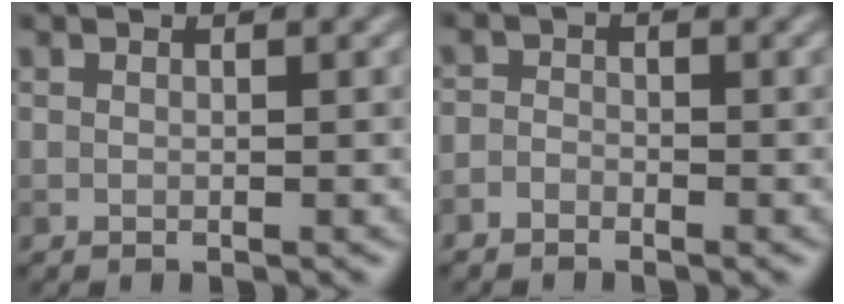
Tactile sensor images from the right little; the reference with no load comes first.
{"total": 1.3, "force": [-1.1, 0.8, 0.3], "torque": [0.005, 0.002, -0.029]}